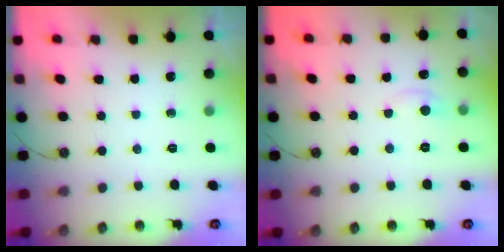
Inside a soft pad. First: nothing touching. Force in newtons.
{"total": 1.3, "press": 1.3, "slide": 0.4}